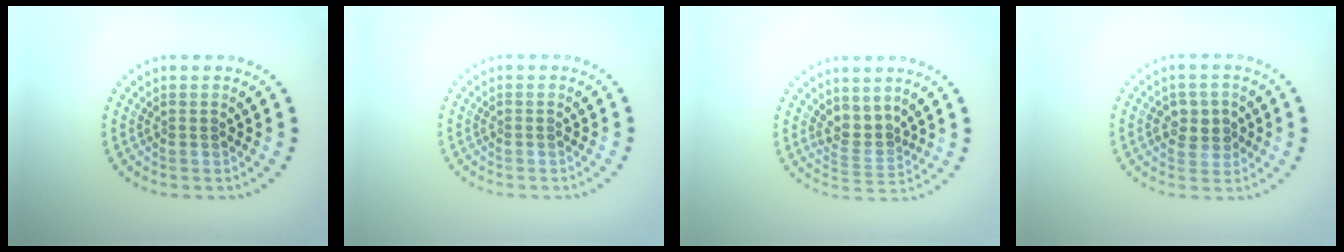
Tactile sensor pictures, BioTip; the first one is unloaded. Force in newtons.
{"total": 0.0}
{"total": 2.4, "press": 1.7, "slide": 1.7}
{"total": 2.8, "press": 2.8, "slide": 0.4}